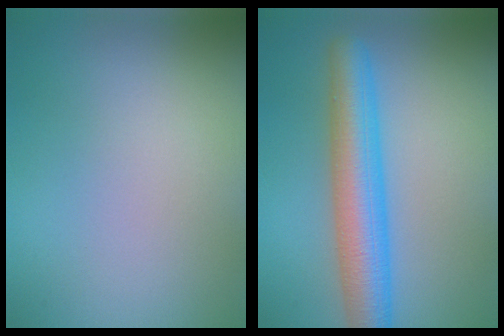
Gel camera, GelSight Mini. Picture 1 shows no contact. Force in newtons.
{"total": 6.6, "press": 6.6, "slide": 0.1}